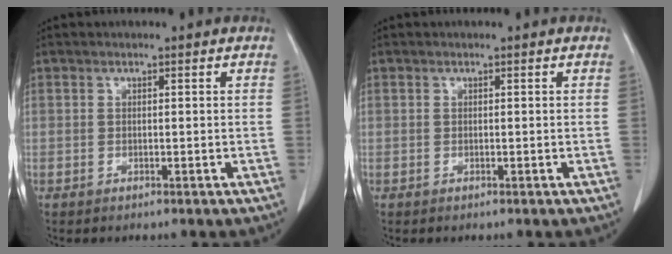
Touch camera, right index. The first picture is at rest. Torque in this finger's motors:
{"motor_torque": [0.00, 0.00, 0.00, 0.00]}